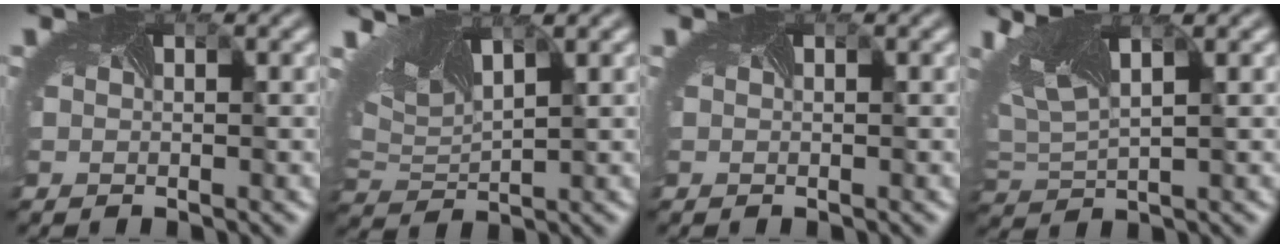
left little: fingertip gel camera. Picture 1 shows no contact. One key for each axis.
{"total": 6.6, "fx": 3.7, "fy": 2.6, "fz": 4.7, "tx": -0.106, "ty": 0.025, "tz": 0.066}
{"total": 0.0}
{"total": 6.4, "fx": 3.0, "fy": 2.6, "fz": 5.1, "tx": -0.100, "ty": 0.017, "tz": 0.052}